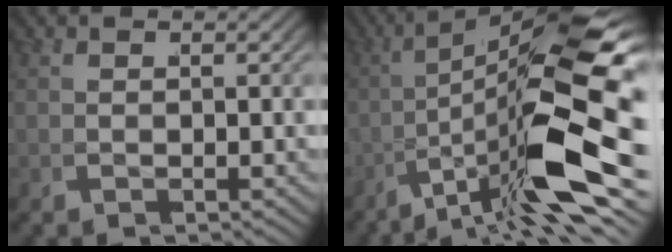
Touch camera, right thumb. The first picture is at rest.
{"total": 12.7, "force": [-0.1, 3.9, 12.0], "torque": [-0.173, -0.012, -0.001]}